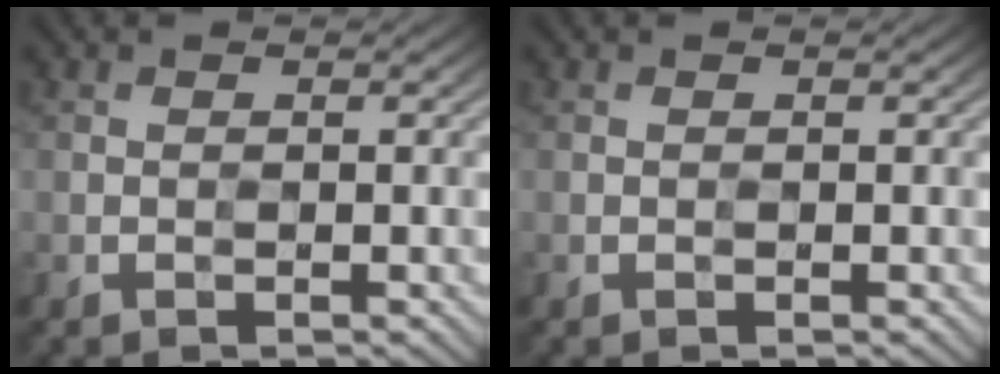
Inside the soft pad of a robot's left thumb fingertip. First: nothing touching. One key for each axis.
{"total": 0.0}